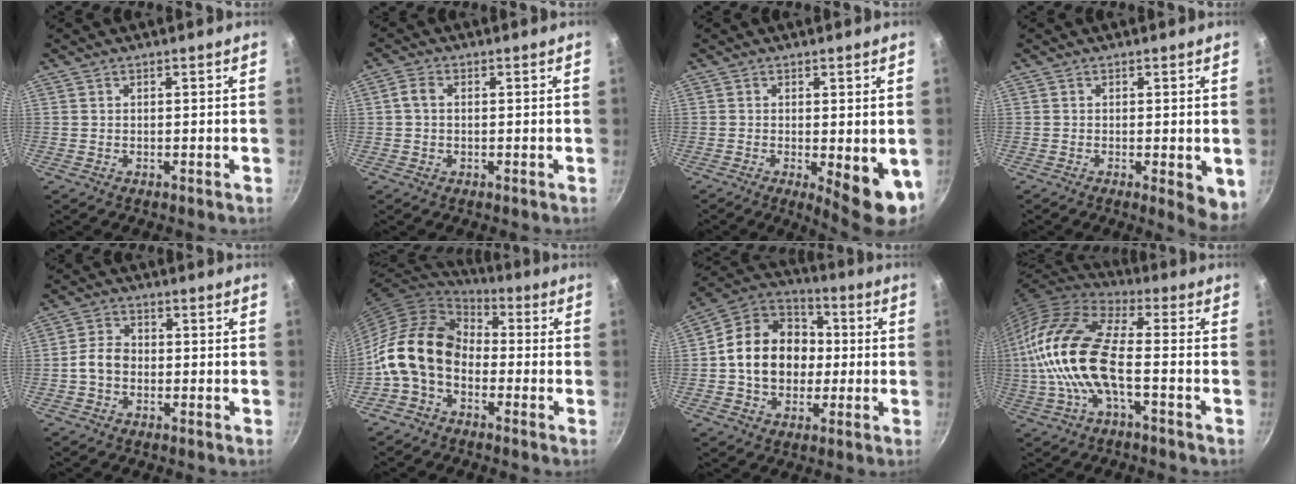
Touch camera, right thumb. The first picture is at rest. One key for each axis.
{"total": 2.6, "fx": 0.2, "fy": 1.8, "fz": 1.8, "tx": -0.038, "ty": 0.006, "tz": -0.002}
{"total": 8.7, "fx": -1.6, "fy": 2.7, "fz": 8.2, "tx": -0.090, "ty": -0.009, "tz": -0.012}
{"total": 5.2, "fx": -1.0, "fy": 1.7, "fz": 4.8, "tx": -0.052, "ty": -0.007, "tz": -0.011}
{"total": 4.6, "fx": -1.1, "fy": 3.6, "fz": 2.7, "tx": -0.036, "ty": 0.022, "tz": -0.029}
{"total": 14.7, "fx": -3.1, "fy": 10.7, "fz": 9.6, "tx": -0.149, "ty": 0.046, "tz": -0.082}
{"total": 17.3, "fx": -0.4, "fy": 13.9, "fz": 10.3, "tx": -0.140, "ty": 0.034, "tz": -0.019}
{"total": 18.3, "fx": -2.9, "fy": 7.7, "fz": 16.3, "tx": -0.317, "ty": 0.033, "tz": -0.069}